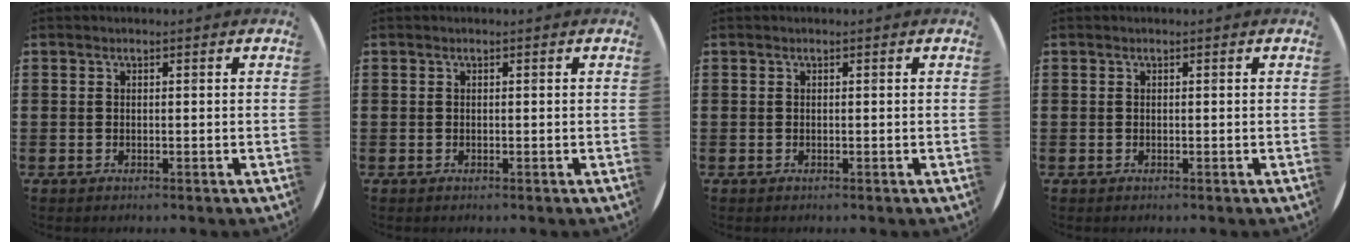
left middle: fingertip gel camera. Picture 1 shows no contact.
{"total": 0.0}
{"total": 0.0}
{"total": 0.0}